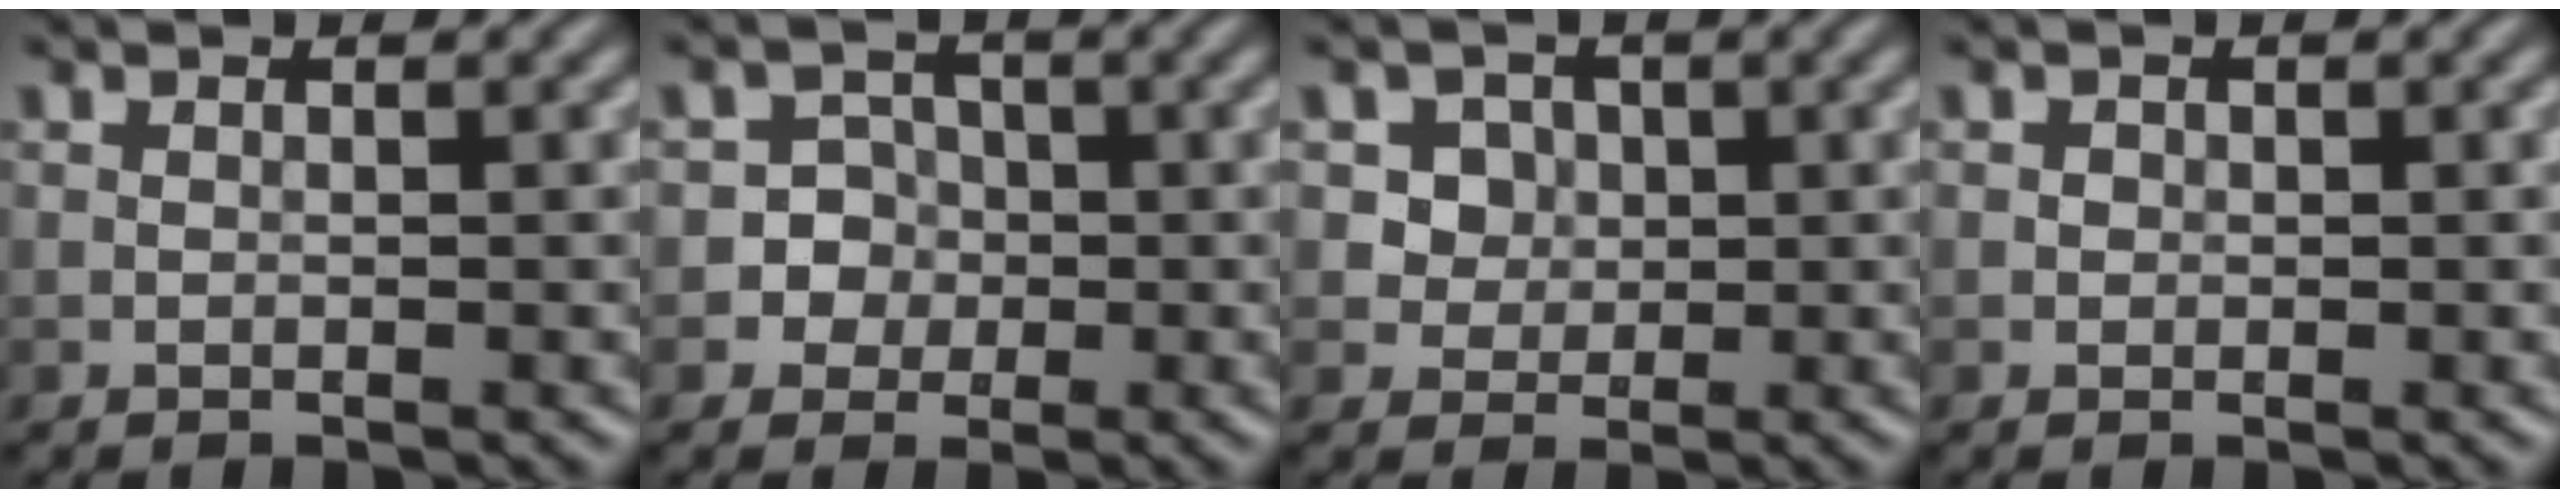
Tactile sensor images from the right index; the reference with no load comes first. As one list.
[{"total": 3.8, "force": [-0.7, 3.7, 0.5], "torque": [0.016, 0.016, -0.024]}, {"total": 4.0, "force": [1.4, 3.5, 1.5], "torque": [-0.027, -0.003, 0.029]}, {"total": 0.6, "force": [0.1, 0.5, 0.1], "torque": [0.003, -0.003, 0.000]}]